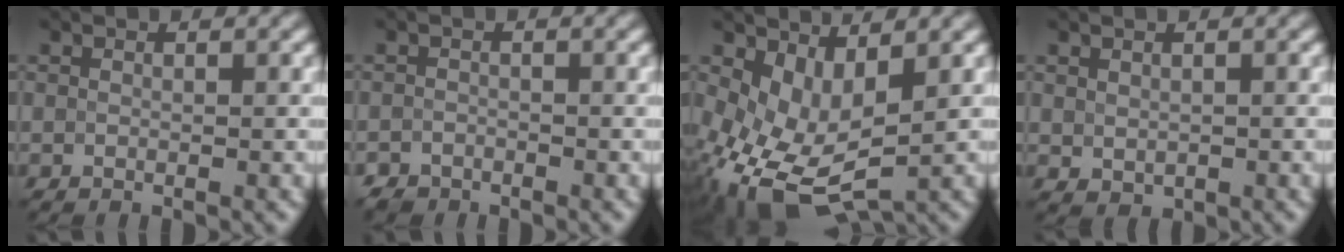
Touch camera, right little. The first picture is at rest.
{"total": 1.6, "force": [-1.3, 0.9, 0.1], "torque": [-0.003, -0.001, -0.022]}
{"total": 7.5, "force": [-0.6, 4.6, 5.8], "torque": [-0.135, -0.024, 0.003]}
{"total": 1.0, "force": [0.4, 0.8, 0.5], "torque": [-0.011, -0.004, 0.016]}